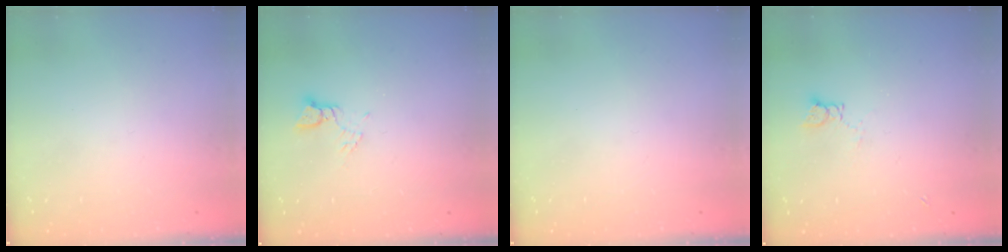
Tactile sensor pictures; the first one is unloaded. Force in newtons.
{"total": 2.7, "press": 2.7, "slide": 0.2}
{"total": 0.0}
{"total": 2.8, "press": 2.8, "slide": 0.4}